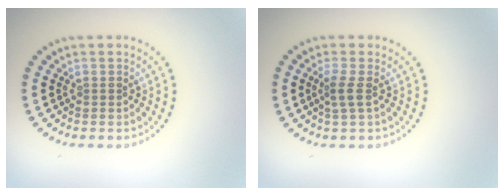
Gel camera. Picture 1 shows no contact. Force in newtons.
{"total": 1.6, "press": 1.3, "slide": 0.9}